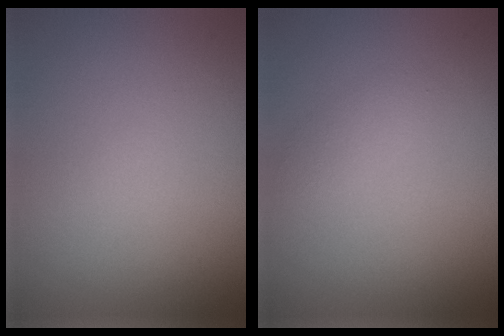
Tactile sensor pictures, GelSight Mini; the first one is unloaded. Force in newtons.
{"total": 1.1, "press": 1.1, "slide": 0.0}